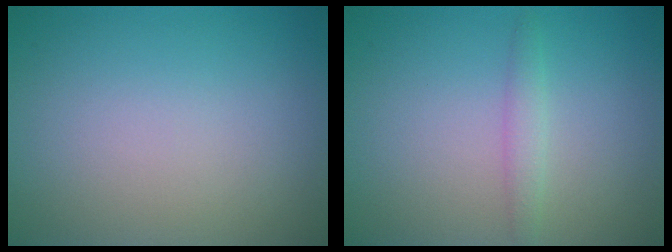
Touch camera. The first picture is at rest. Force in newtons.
{"total": 1.3, "press": 1.3, "slide": 0.1}